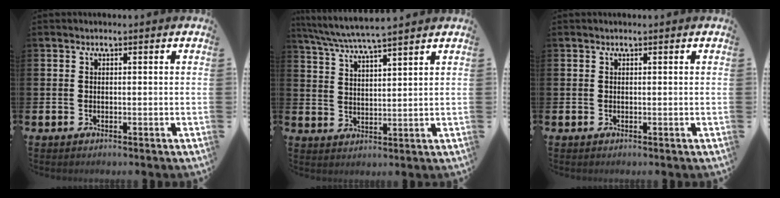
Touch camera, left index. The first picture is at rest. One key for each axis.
{"total": 5.9, "fx": 5.6, "fy": -0.1, "fz": 2.0, "tx": -0.063, "ty": -0.026, "tz": 0.100}
{"total": 0.0}